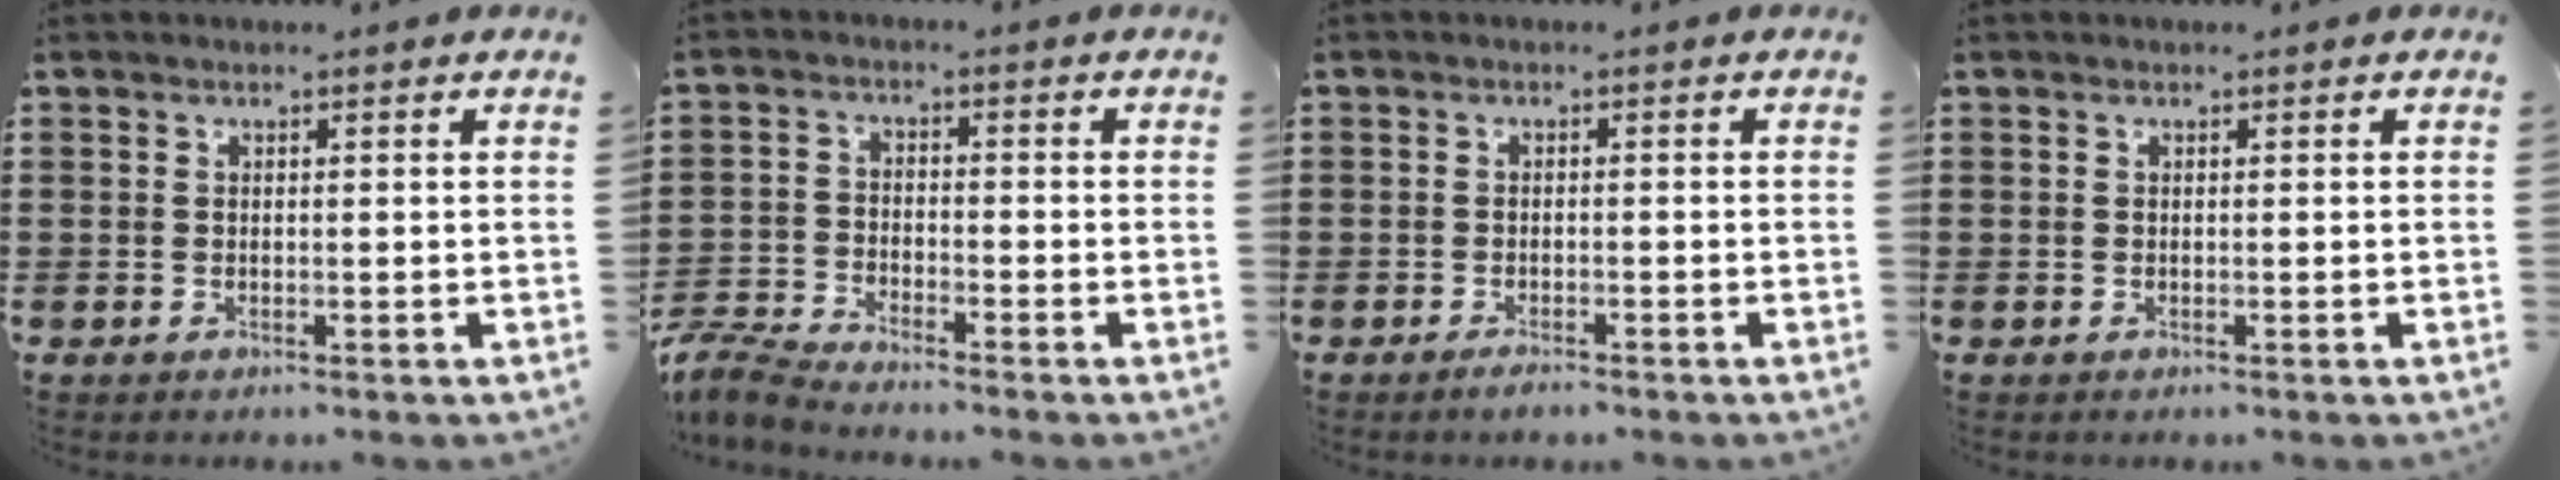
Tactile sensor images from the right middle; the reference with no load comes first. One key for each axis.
{"total": 4.7, "fx": -4.5, "fy": 0.2, "fz": 1.3, "tx": -0.052, "ty": -0.012, "tz": -0.097}
{"total": 1.2, "fx": -1.0, "fy": 0.2, "fz": 0.5, "tx": -0.014, "ty": -0.007, "tz": -0.018}
{"total": 0.0}